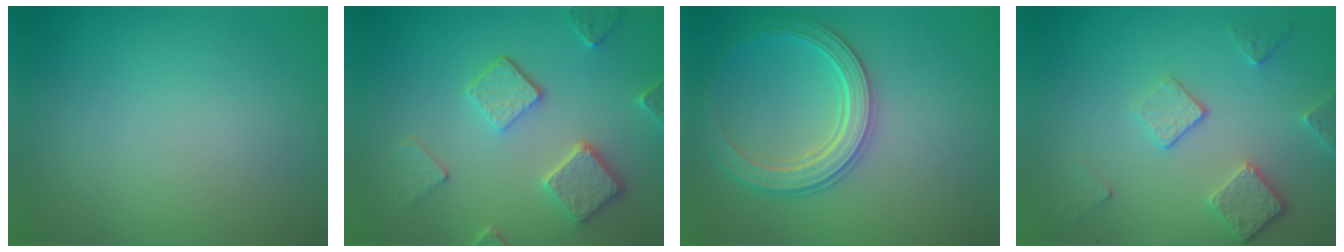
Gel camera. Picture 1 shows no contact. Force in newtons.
{"total": 5.0, "press": 3.9, "slide": 3.2}
{"total": 4.1, "press": 4.0, "slide": 1.1}
{"total": 3.5, "press": 2.8, "slide": 2.2}